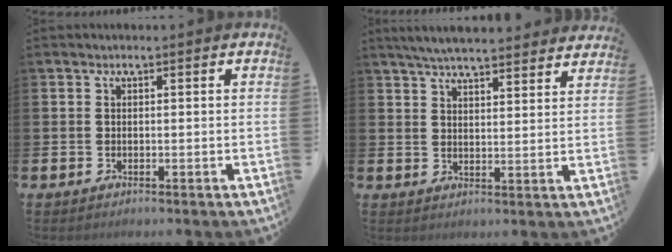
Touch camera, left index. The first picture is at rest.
{"total": 5.8, "force": [5.7, 0.5, 1.4], "torque": [-0.037, -0.026, 0.102]}